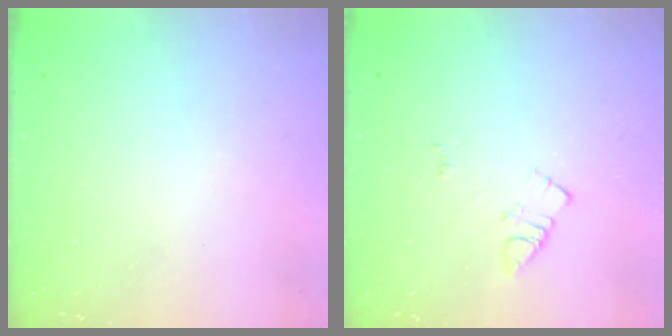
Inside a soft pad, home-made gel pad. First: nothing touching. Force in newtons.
{"total": 7.2, "press": 7.2, "slide": 0.6}